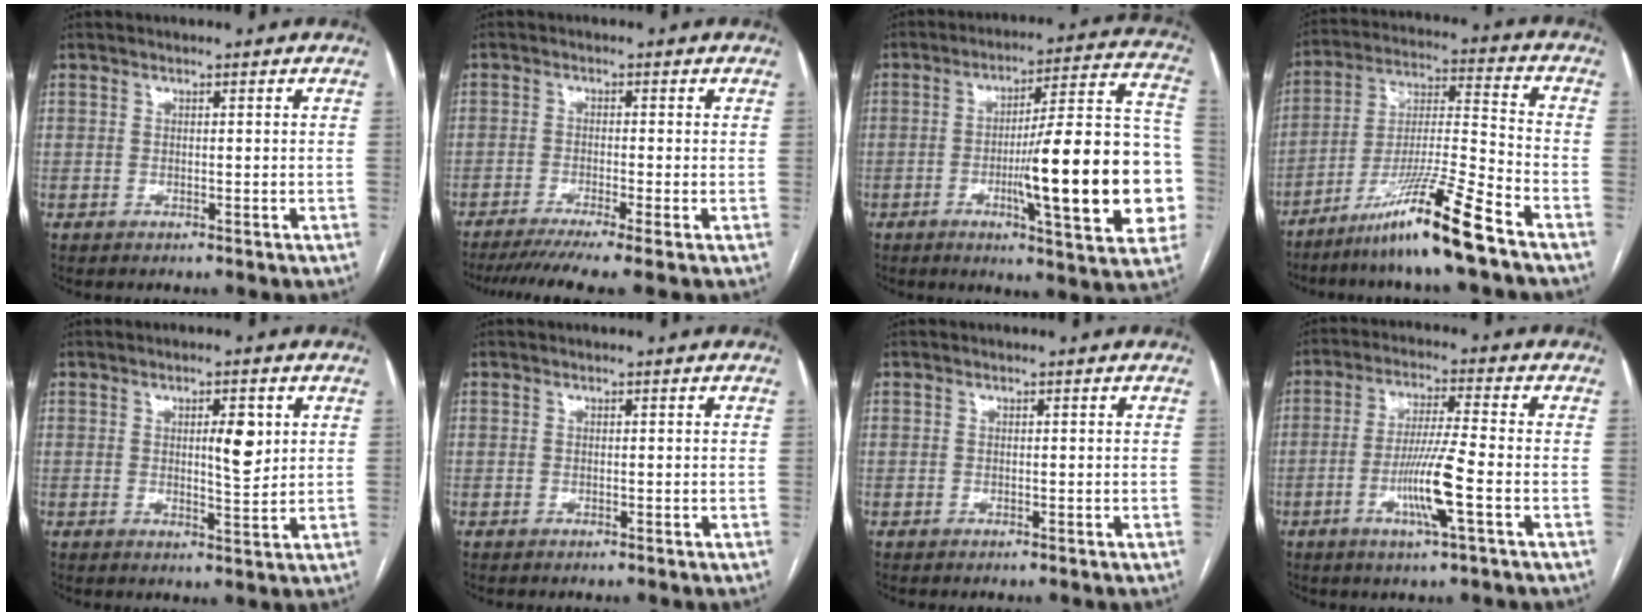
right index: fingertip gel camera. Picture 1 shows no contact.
{"total": 8.3, "force": [-6.3, -0.9, 5.2], "torque": [-0.076, -0.016, -0.099]}
{"total": 21.9, "force": [-4.3, 3.0, 21.3], "torque": [-0.242, 0.023, -0.055]}
{"total": 14.7, "force": [-10.2, -1.3, 10.6], "torque": [-0.198, -0.022, -0.183]}
{"total": 4.6, "force": [1.3, 1.1, 4.3], "torque": [-0.065, -0.006, 0.020]}
{"total": 0.0}
{"total": 0.0}
{"total": 8.9, "force": [-2.9, -0.5, 8.4], "torque": [-0.162, -0.009, -0.056]}